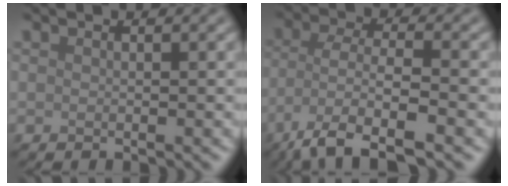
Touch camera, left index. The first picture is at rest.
{"total": 7.4, "force": [-4.6, 2.0, 5.5], "torque": [-0.105, -0.006, -0.089]}